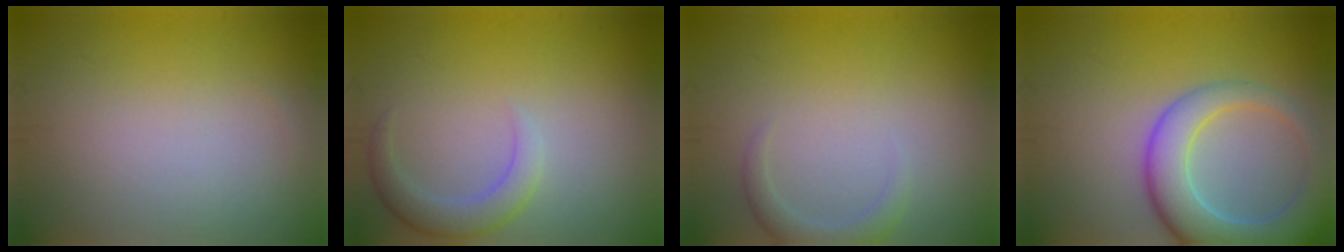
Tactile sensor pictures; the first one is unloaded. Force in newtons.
{"total": 2.9, "press": 2.9, "slide": 0.4}
{"total": 2.0, "press": 2.0, "slide": 0.3}
{"total": 7.8, "press": 7.8, "slide": 0.8}